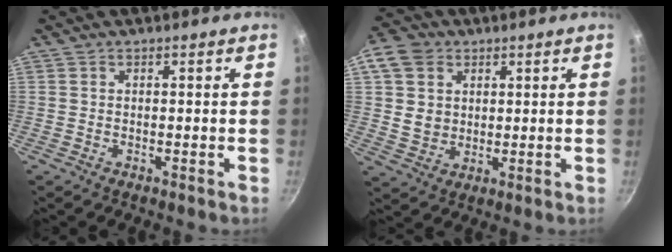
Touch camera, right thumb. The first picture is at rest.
{"total": 9.5, "force": [3.0, 8.0, 4.2], "torque": [-0.047, -0.006, 0.055]}